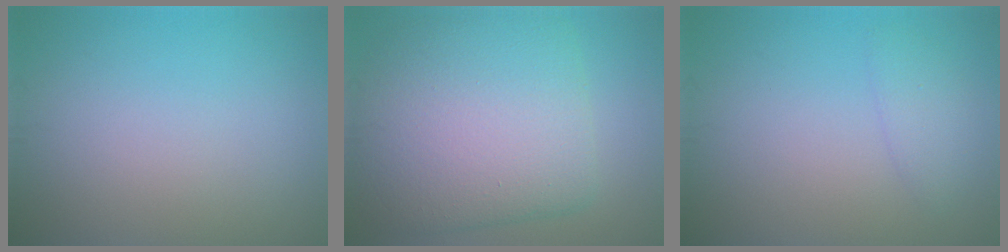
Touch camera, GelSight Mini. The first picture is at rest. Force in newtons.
{"total": 10.3, "press": 10.3, "slide": 0.4}
{"total": 1.5, "press": 1.5, "slide": 0.2}